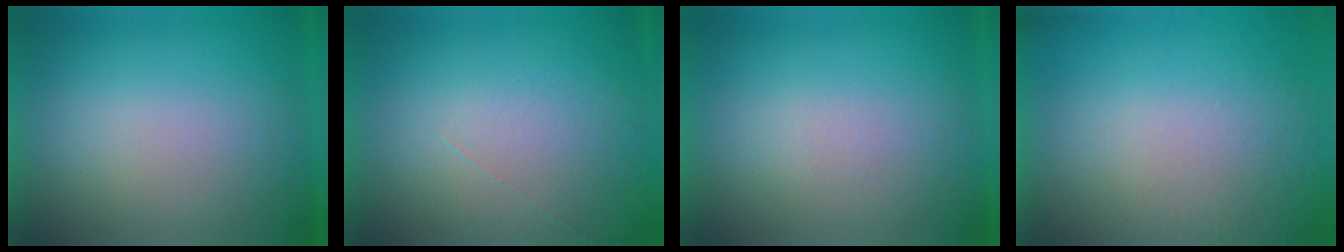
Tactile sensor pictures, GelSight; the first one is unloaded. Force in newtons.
{"total": 1.2}
{"total": 1.4}
{"total": 5.0}